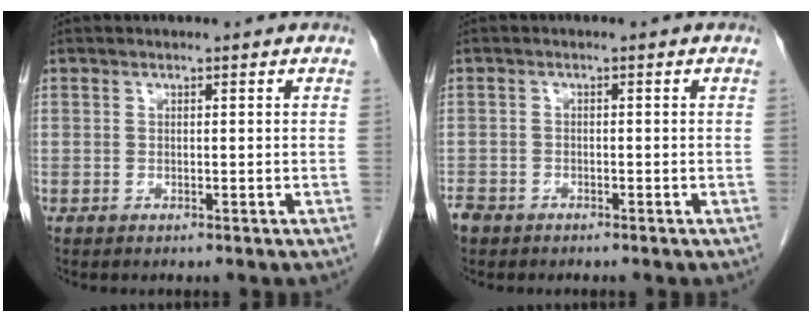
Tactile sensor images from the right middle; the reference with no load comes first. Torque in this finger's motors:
{"motor_torque": [0.31, -0.56, 0.05, 0.03]}